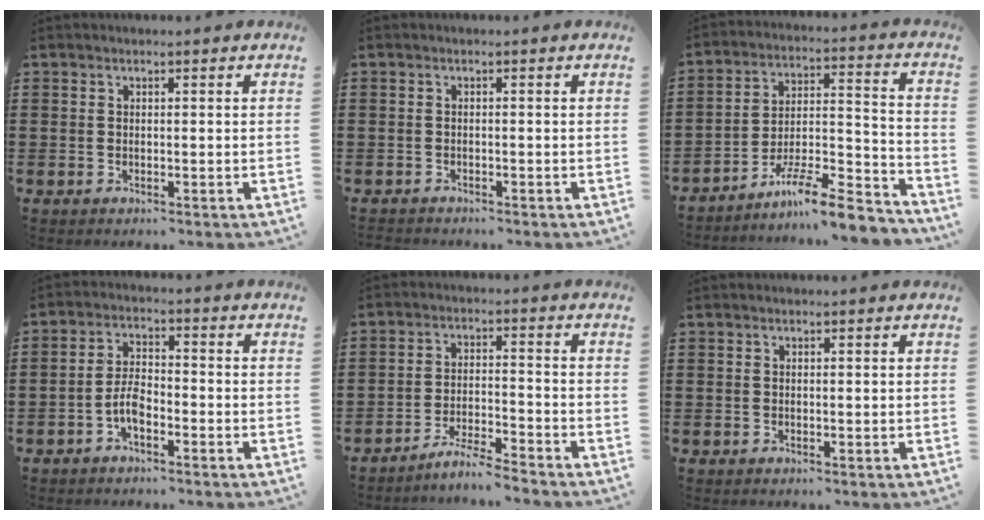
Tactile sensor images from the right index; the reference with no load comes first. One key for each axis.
{"total": 0.8, "fx": -0.8, "fy": 0.0, "fz": 0.0, "tx": -0.003, "ty": 0.000, "tz": -0.017}
{"total": 10.0, "fx": -8.6, "fy": 1.0, "fz": 5.1, "tx": -0.075, "ty": 0.016, "tz": -0.163}
{"total": 4.5, "fx": -2.2, "fy": 1.9, "fz": 3.4, "tx": -0.080, "ty": 0.004, "tz": -0.048}
{"total": 4.7, "fx": -4.5, "fy": -0.5, "fz": 1.3, "tx": -0.031, "ty": -0.005, "tz": -0.092}
{"total": 0.0}